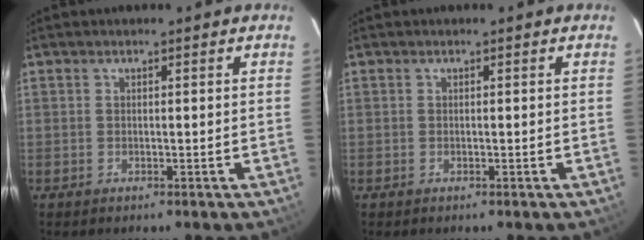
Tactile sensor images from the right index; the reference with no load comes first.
{"total": 0.0}